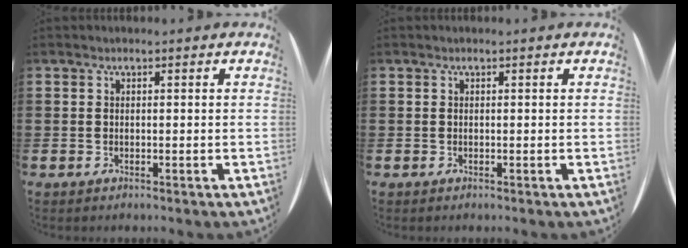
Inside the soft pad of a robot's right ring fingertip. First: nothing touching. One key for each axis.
{"total": 0.0}